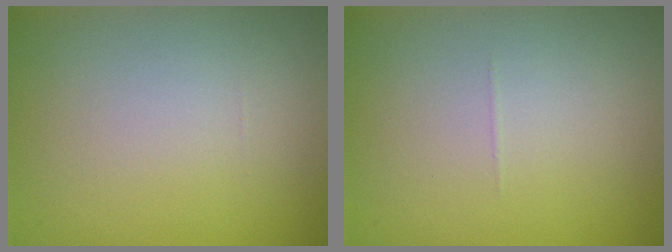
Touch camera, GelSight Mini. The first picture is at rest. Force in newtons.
{"total": 0.0}